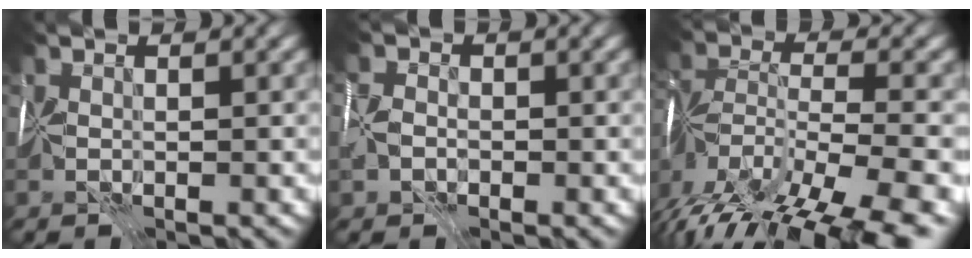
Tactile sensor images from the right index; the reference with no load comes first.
{"total": 1.6, "force": [-0.5, 1.4, 0.6], "torque": [-0.009, 0.007, -0.016]}
{"total": 18.4, "force": [-13.0, 7.8, 10.5], "torque": [-0.195, -0.028, -0.176]}